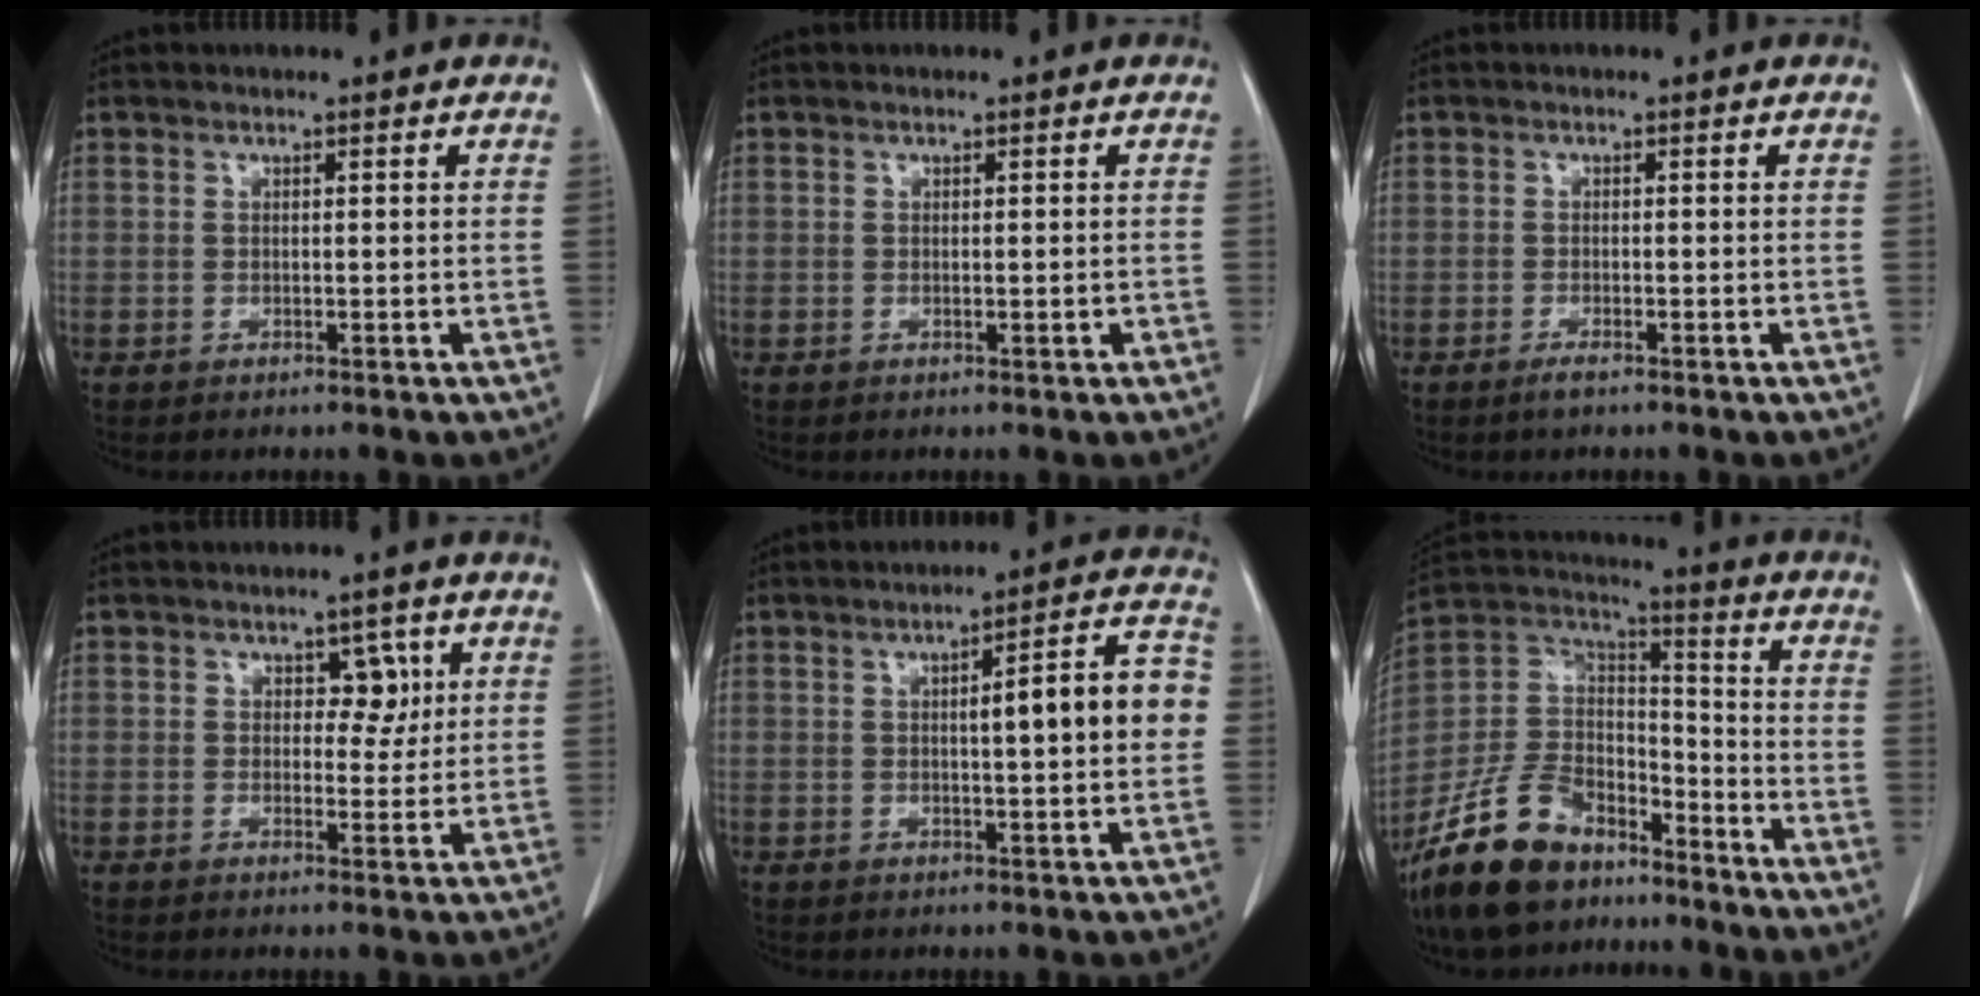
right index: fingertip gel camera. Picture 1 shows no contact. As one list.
[{"total": 0.8, "force": [-0.2, 0.2, 0.7], "torque": [-0.012, -0.002, 0.001]}, {"total": 1.3, "force": [-1.0, 0.1, 0.8], "torque": [-0.021, -0.003, -0.018]}, {"total": 3.7, "force": [1.2, 2.3, 2.5], "torque": [-0.024, 0.005, 0.017]}, {"total": 9.9, "force": [0.7, 1.6, 9.7], "torque": [-0.127, 0.026, 0.008]}, {"total": 17.1, "force": [-12.6, 8.3, 8.0], "torque": [-0.173, 0.025, -0.233]}]